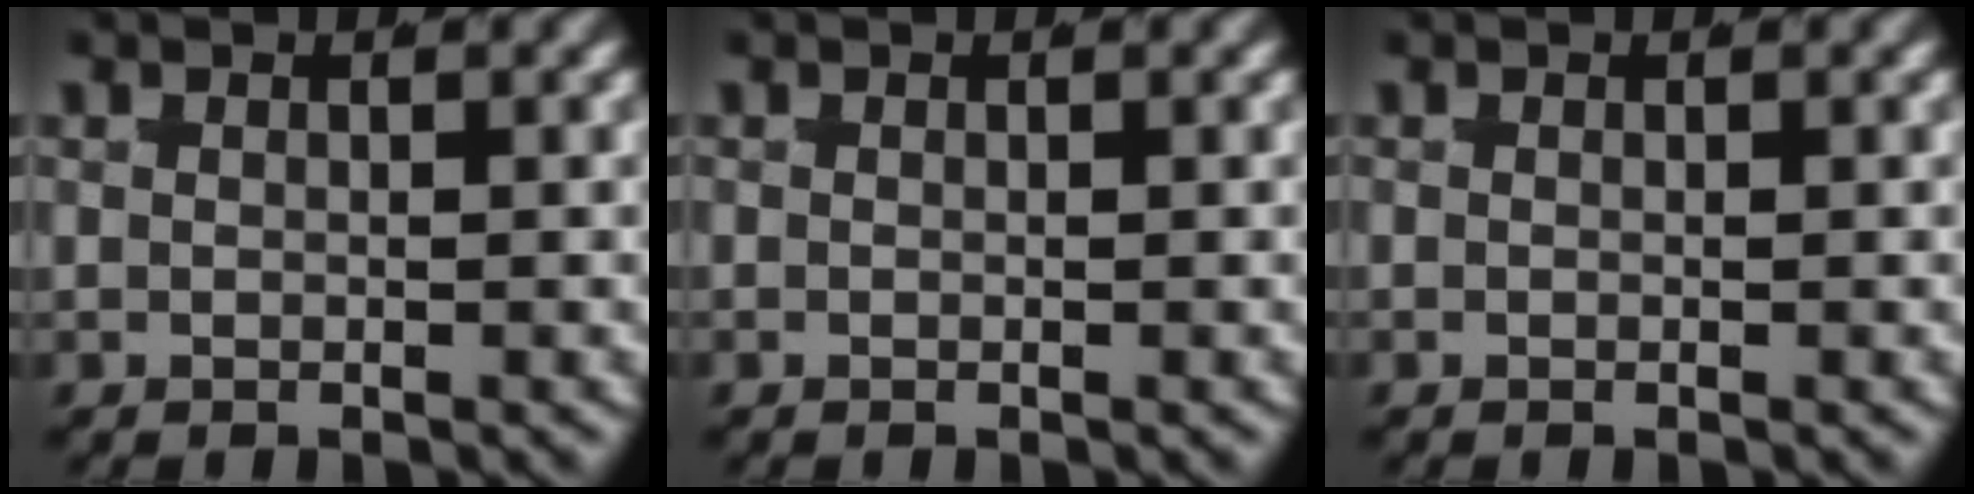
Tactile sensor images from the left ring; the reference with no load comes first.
{"total": 0.0}
{"total": 0.0}